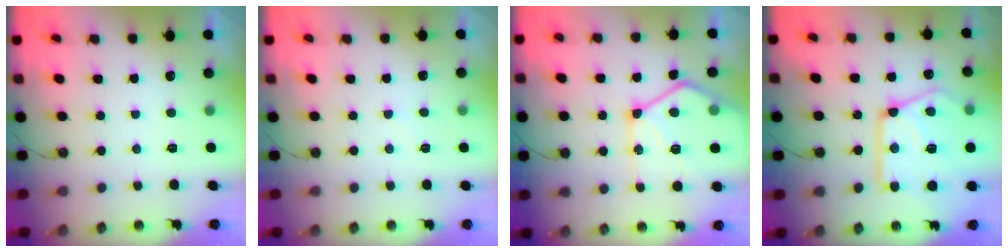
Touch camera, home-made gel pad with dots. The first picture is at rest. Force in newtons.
{"total": 3.7, "press": 3.7, "slide": 0.6}
{"total": 18.1, "press": 18.0, "slide": 2.1}
{"total": 21.8, "press": 21.7, "slide": 2.2}